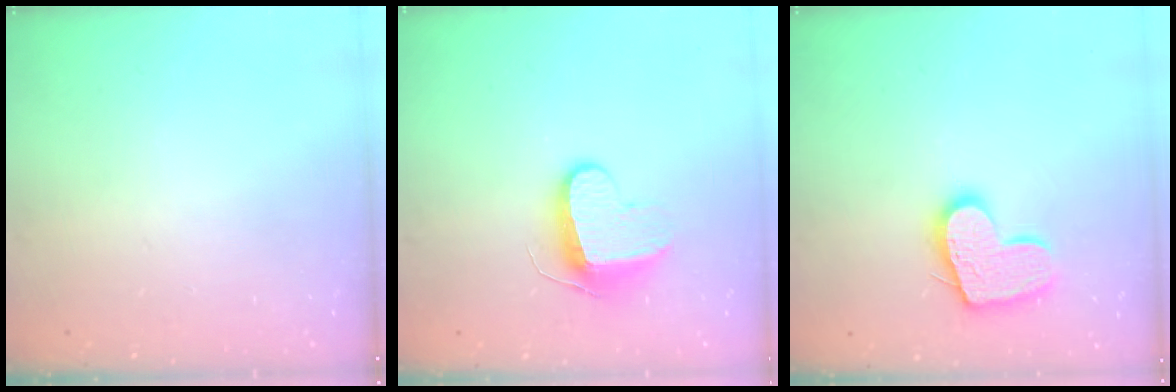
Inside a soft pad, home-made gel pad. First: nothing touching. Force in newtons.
{"total": 9.5, "press": 9.5, "slide": 0.0}
{"total": 14.0, "press": 14.0, "slide": 1.3}